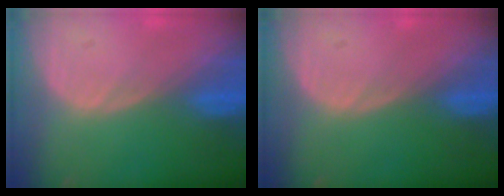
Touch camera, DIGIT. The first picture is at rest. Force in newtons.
{"total": 0.0}